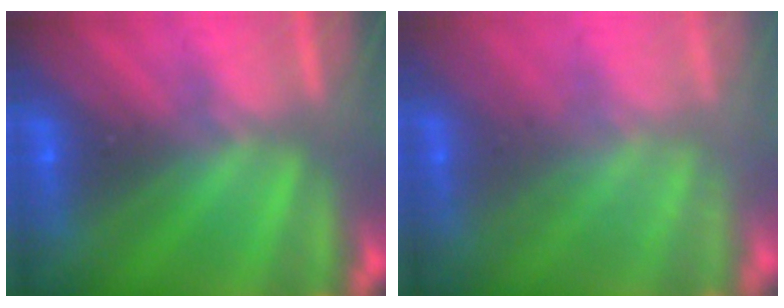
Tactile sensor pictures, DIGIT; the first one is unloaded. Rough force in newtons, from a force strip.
{"total": 2.2}